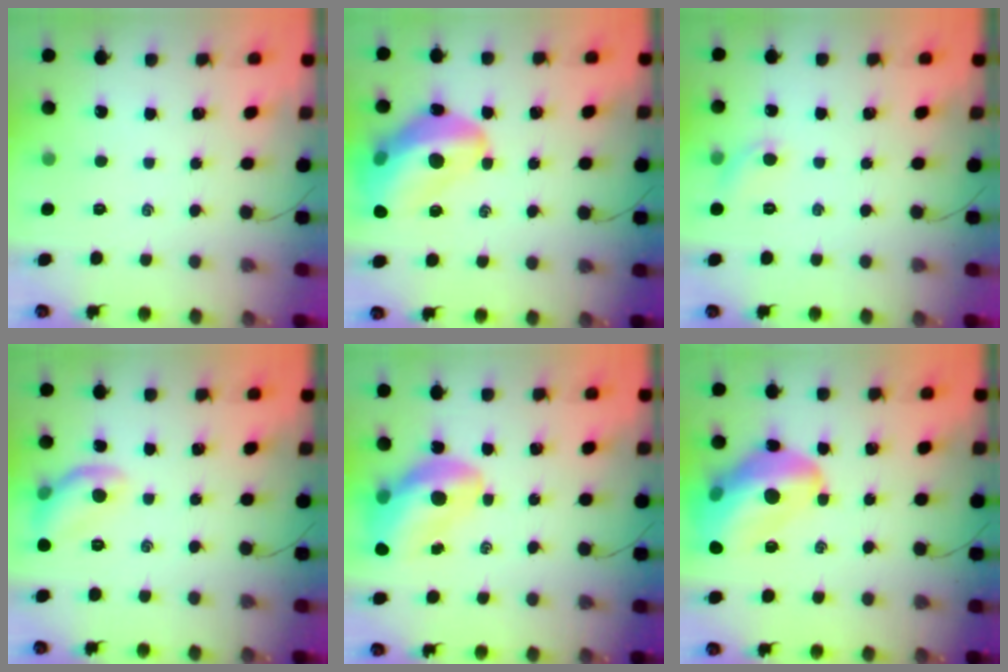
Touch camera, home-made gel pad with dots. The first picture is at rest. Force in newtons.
{"total": 18.8, "press": 18.4, "slide": 4.1}
{"total": 5.2, "press": 5.0, "slide": 1.4}
{"total": 8.9, "press": 8.8, "slide": 1.3}
{"total": 12.7, "press": 12.1, "slide": 3.8}
{"total": 19.3, "press": 18.8, "slide": 4.1}